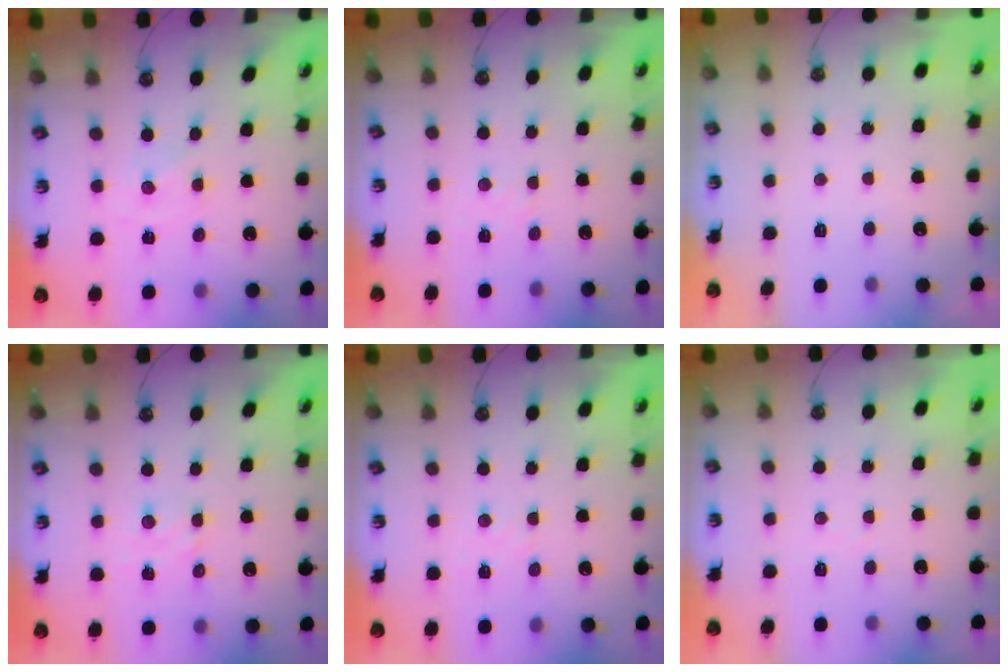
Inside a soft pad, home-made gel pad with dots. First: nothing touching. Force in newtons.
{"total": 1.9, "press": 1.9, "slide": 0.3}
{"total": 0.0}
{"total": 2.2, "press": 2.2, "slide": 0.3}
{"total": 1.9, "press": 1.9, "slide": 0.3}
{"total": 2.9, "press": 2.9, "slide": 0.4}